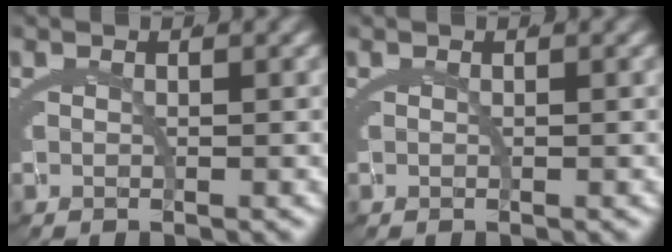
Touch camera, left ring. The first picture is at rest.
{"total": 0.0}